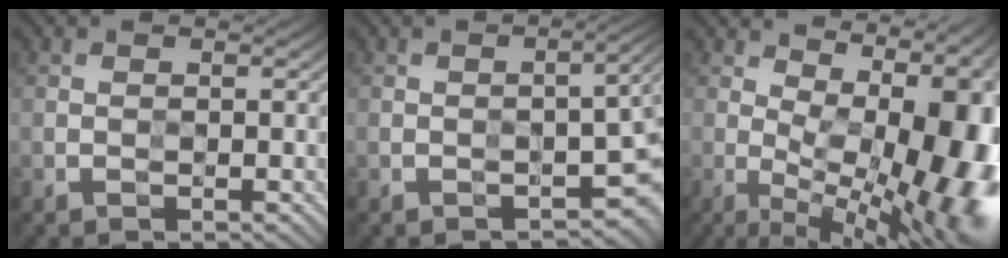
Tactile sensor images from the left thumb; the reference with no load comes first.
{"total": 5.9, "force": [-3.0, 2.2, 4.6], "torque": [-0.053, -0.007, -0.037]}
{"total": 19.7, "force": [1.1, 8.7, 17.7], "torque": [-0.186, 0.001, 0.038]}